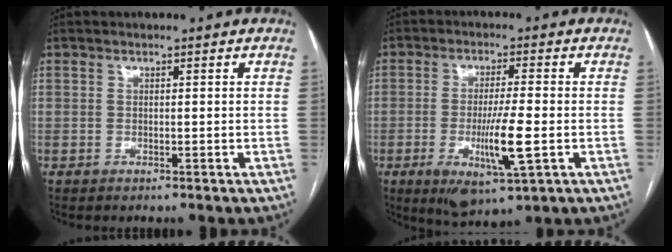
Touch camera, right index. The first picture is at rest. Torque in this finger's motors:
{"motor_torque": [0.97, -0.44, 0.56, 0.14]}